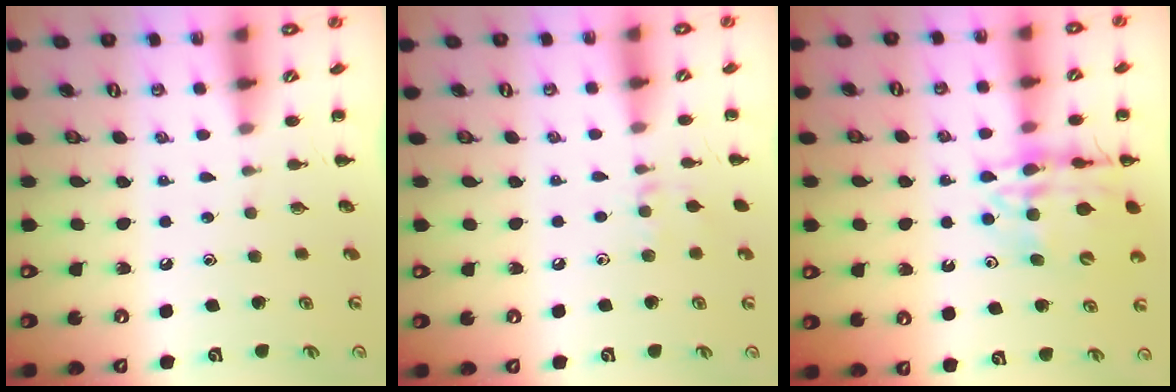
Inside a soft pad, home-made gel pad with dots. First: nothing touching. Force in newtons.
{"total": 6.9, "press": 6.6, "slide": 1.9}
{"total": 16.3, "press": 16.0, "slide": 3.1}